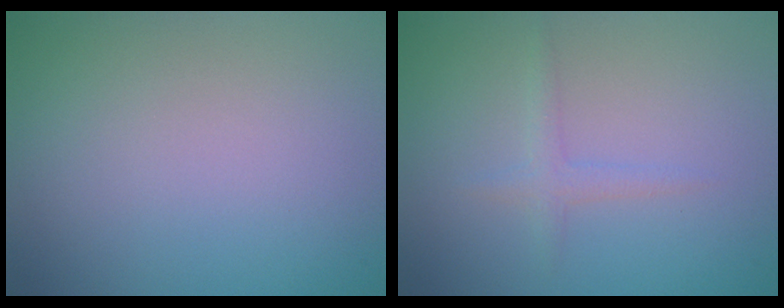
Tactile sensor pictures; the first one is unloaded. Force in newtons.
{"total": 1.3, "press": 1.3, "slide": 0.1}